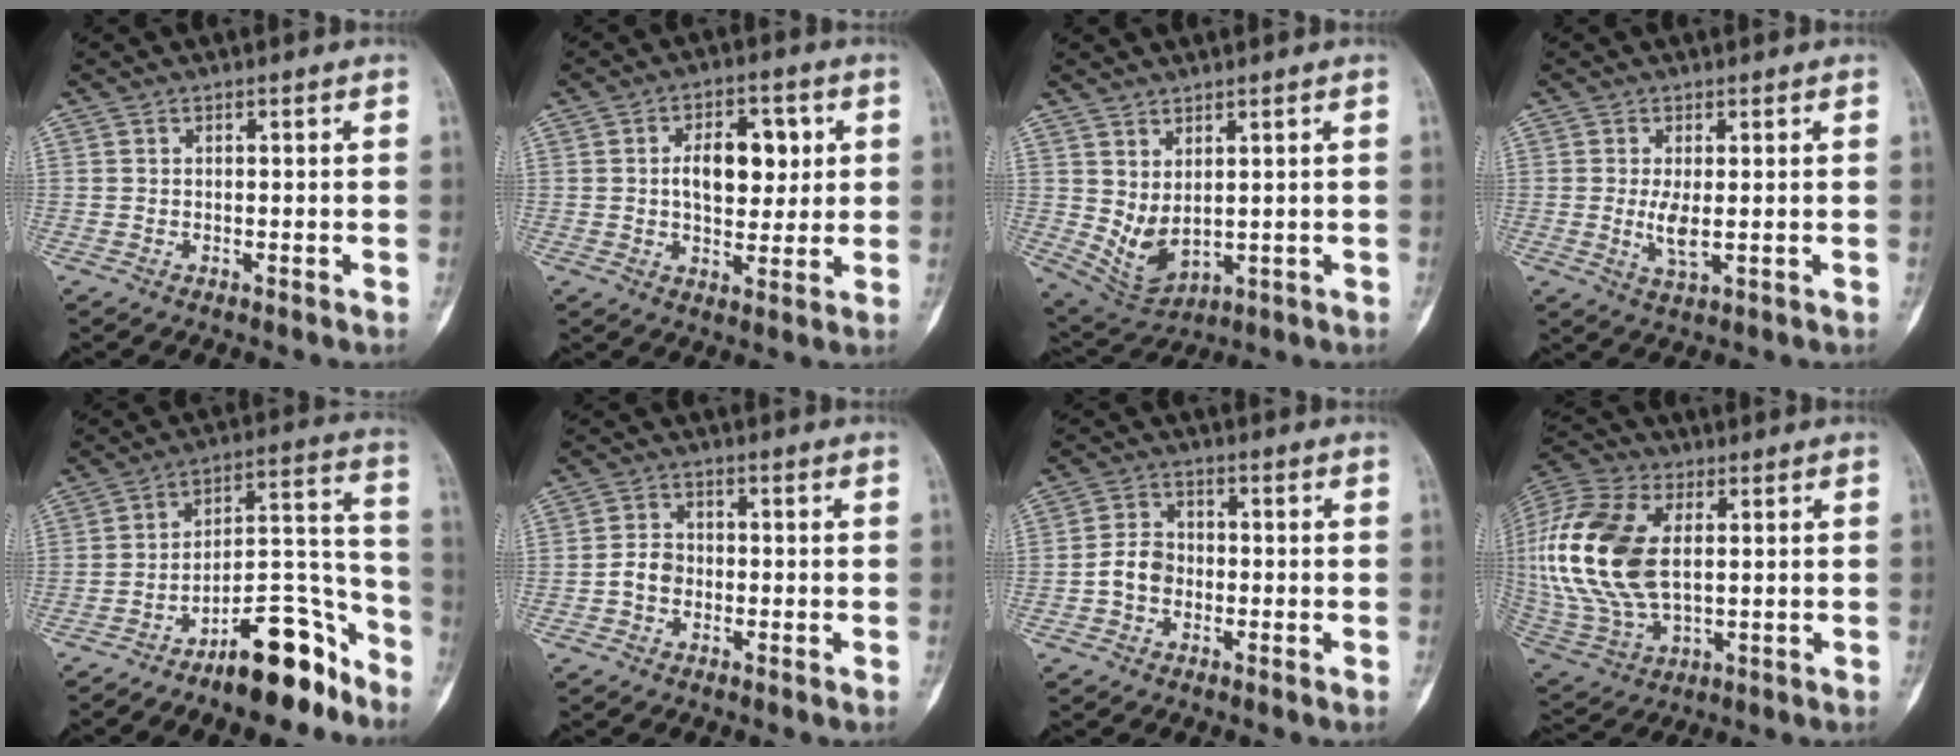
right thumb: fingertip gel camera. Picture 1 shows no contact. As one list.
[{"total": 10.2, "force": [1.9, 6.0, 8.0], "torque": [-0.087, -0.002, 0.031]}, {"total": 7.0, "force": [1.4, 3.8, 5.7], "torque": [-0.096, -0.020, 0.050]}, {"total": 3.9, "force": [0.1, 1.3, 3.6], "torque": [-0.075, -0.012, 0.005]}, {"total": 15.8, "force": [-11.0, 5.6, 9.8], "torque": [-0.102, 0.116, -0.178]}, {"total": 3.6, "force": [-1.1, 2.9, 2.0], "torque": [-0.026, 0.013, -0.027]}, {"total": 5.0, "force": [-1.4, 3.9, 2.8], "torque": [-0.040, 0.021, -0.034]}, {"total": 21.2, "force": [2.6, 12.3, 17.1], "torque": [-0.374, -0.006, 0.050]}]